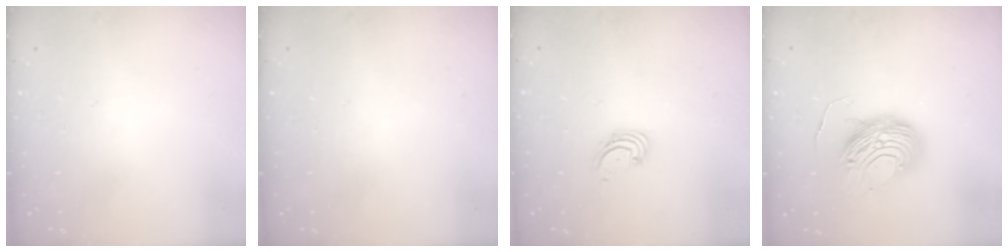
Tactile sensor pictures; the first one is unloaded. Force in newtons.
{"total": 0.0}
{"total": 1.6, "press": 1.6, "slide": 0.2}
{"total": 9.5, "press": 9.5, "slide": 0.8}